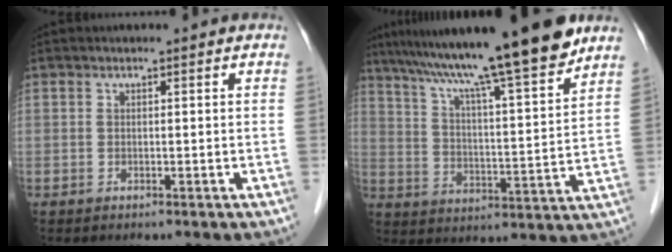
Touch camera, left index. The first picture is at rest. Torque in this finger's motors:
{"motor_torque": [1.11, -1.03, 1.05, 0.21]}